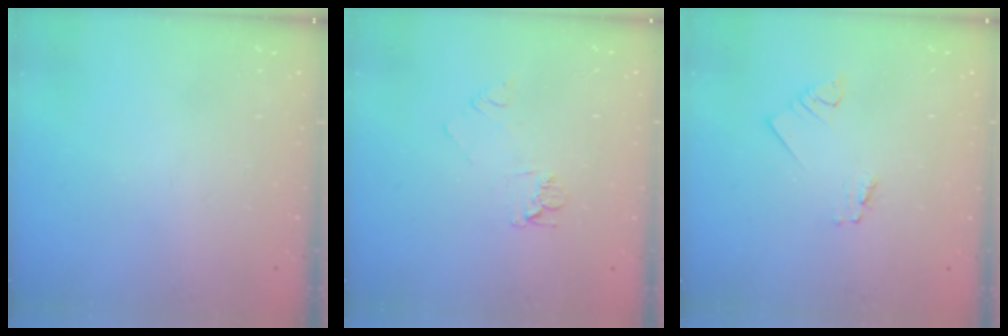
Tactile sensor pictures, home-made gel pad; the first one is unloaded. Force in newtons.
{"total": 5.6, "press": 5.6, "slide": 0.5}
{"total": 1.6, "press": 1.6, "slide": 0.1}